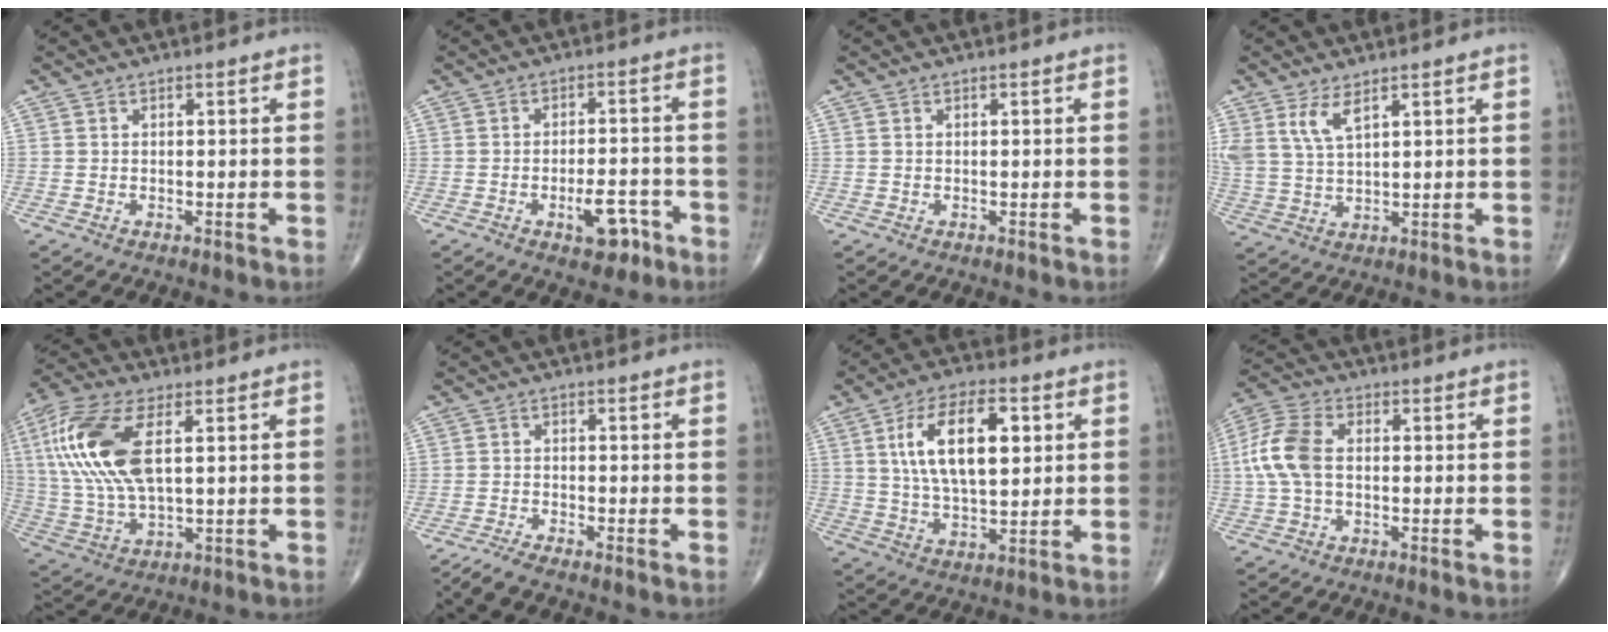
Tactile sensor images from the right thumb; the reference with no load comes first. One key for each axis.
{"total": 6.4, "fx": -3.3, "fy": 3.1, "fz": 4.6, "tx": -0.050, "ty": 0.026, "tz": -0.043}
{"total": 0.0}
{"total": 5.6, "fx": 3.2, "fy": 2.0, "fz": 4.1, "tx": -0.088, "ty": -0.015, "tz": 0.075}
{"total": 17.5, "fx": 4.3, "fy": 7.9, "fz": 15.0, "tx": -0.337, "ty": -0.001, "tz": 0.083}
{"total": 2.9, "fx": -2.6, "fy": -0.1, "fz": 1.3, "tx": -0.043, "ty": 0.003, "tz": -0.057}
{"total": 15.1, "fx": 3.9, "fy": 7.1, "fz": 12.7, "tx": -0.210, "ty": -0.003, "tz": 0.072}
{"total": 9.3, "fx": 0.1, "fy": 5.7, "fz": 7.3, "tx": -0.171, "ty": 0.022, "tz": -0.004}